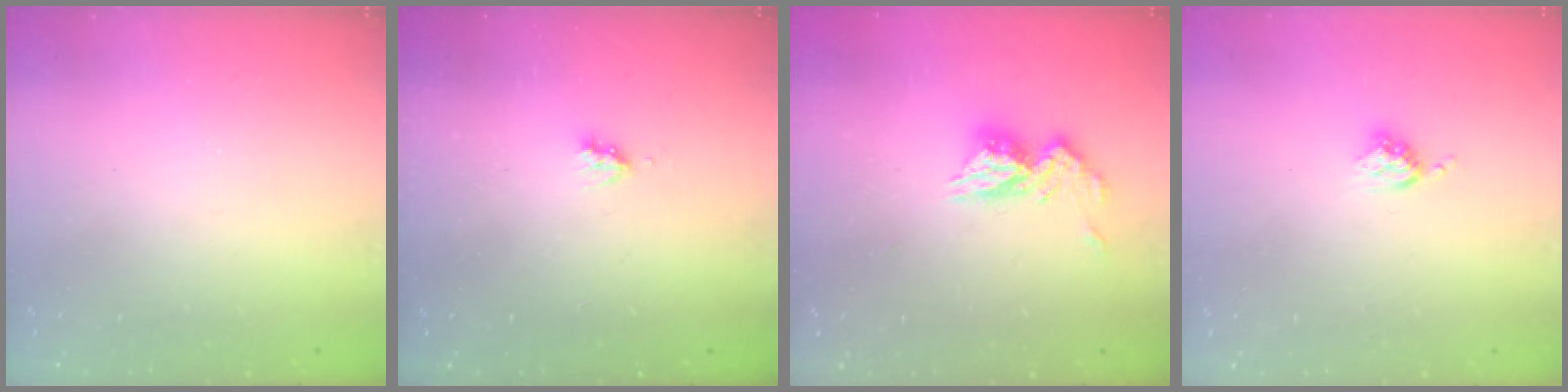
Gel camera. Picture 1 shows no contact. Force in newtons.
{"total": 2.6, "press": 2.6, "slide": 0.4}
{"total": 11.5, "press": 11.4, "slide": 1.1}
{"total": 3.5, "press": 3.5, "slide": 0.4}